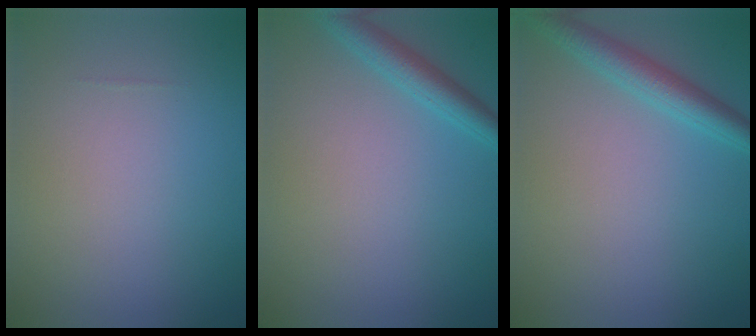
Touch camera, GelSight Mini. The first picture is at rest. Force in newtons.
{"total": 2.6, "press": 2.6, "slide": 0.2}
{"total": 3.0, "press": 3.0, "slide": 0.1}